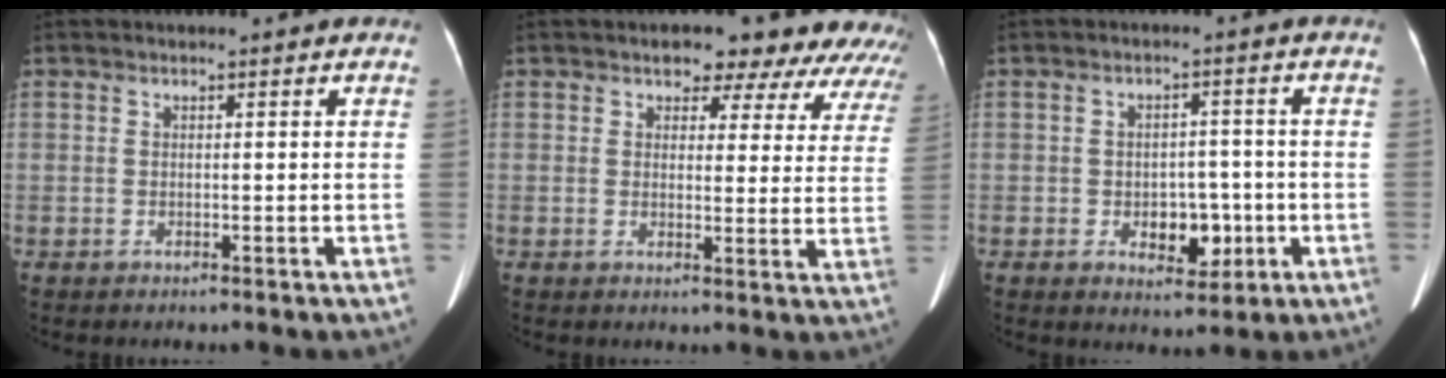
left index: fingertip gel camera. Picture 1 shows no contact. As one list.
[{"total": 12.8, "force": [10.8, 5.5, 3.8], "torque": [-0.001, -0.009, 0.095]}, {"total": 5.6, "force": [-1.5, 3.6, 3.9], "torque": [-0.054, 0.009, -0.011]}]